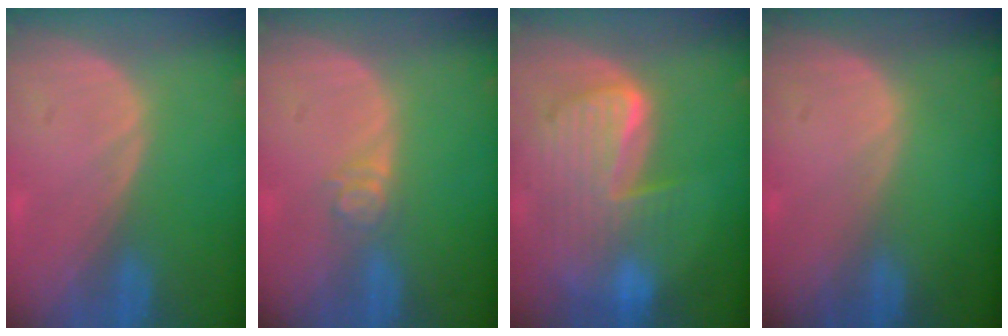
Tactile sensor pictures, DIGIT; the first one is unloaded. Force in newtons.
{"total": 3.0, "press": 2.5, "slide": 1.7}
{"total": 10.0, "press": 8.7, "slide": 5.0}
{"total": 0.0}